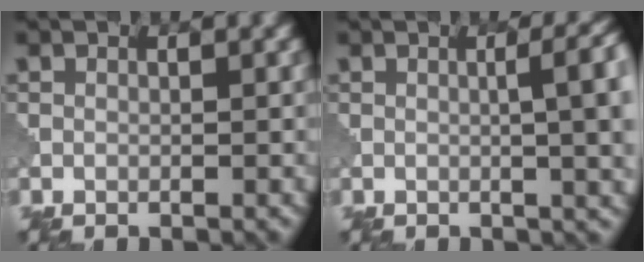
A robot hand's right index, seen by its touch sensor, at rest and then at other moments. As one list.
[{"total": 8.3, "force": [0.4, 3.6, 7.5], "torque": [-0.040, 0.020, 0.003]}]